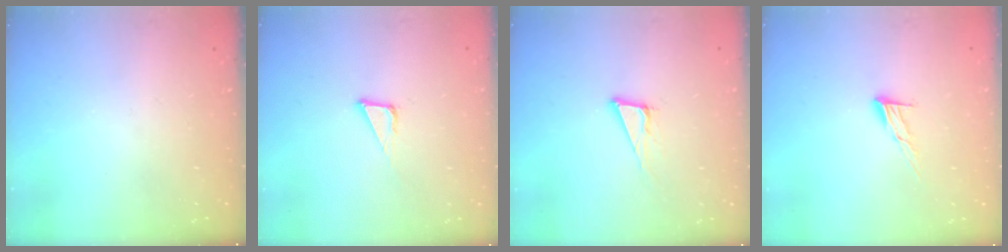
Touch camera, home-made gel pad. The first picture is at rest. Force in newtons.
{"total": 3.8, "press": 3.8, "slide": 0.2}
{"total": 8.3, "press": 7.6, "slide": 3.4}
{"total": 7.2, "press": 7.2, "slide": 0.4}